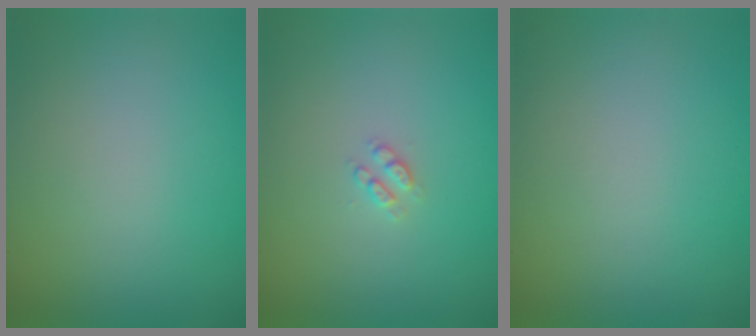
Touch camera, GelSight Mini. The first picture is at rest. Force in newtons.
{"total": 1.2, "press": 1.1, "slide": 0.3}
{"total": 0.0}